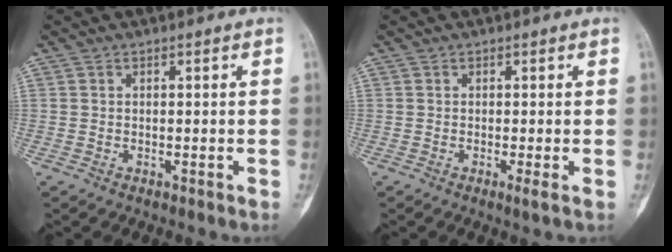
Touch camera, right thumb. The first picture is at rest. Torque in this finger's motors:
{"motor_torque": [0.39, -0.32, 0.07, -0.07, 0.09]}